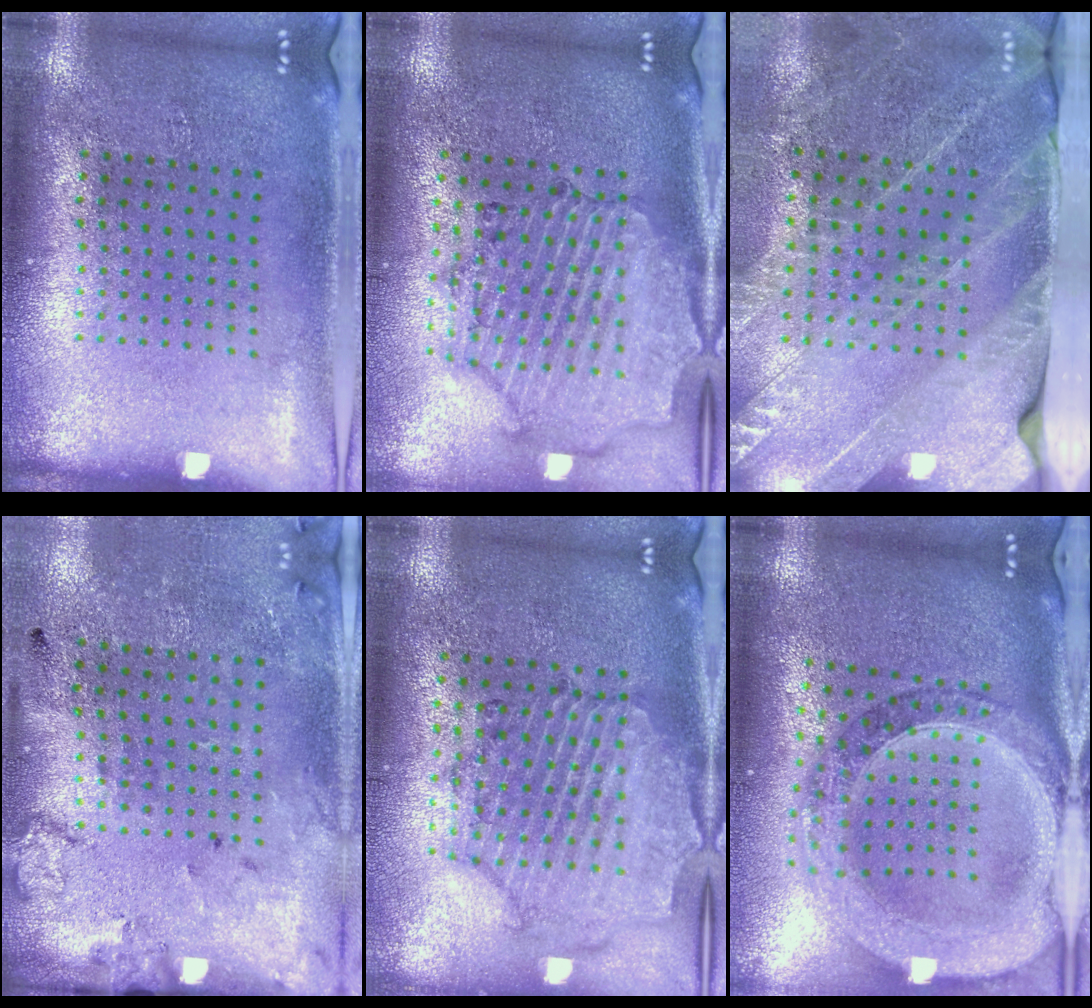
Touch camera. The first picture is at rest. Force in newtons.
{"total": 1.7, "press": 1.6, "slide": 0.3}
{"total": 3.3, "press": 2.9, "slide": 1.6}
{"total": 2.2, "press": 1.3, "slide": 1.7}
{"total": 1.0, "press": 1.0, "slide": 0.3}
{"total": 2.2, "press": 2.0, "slide": 0.9}